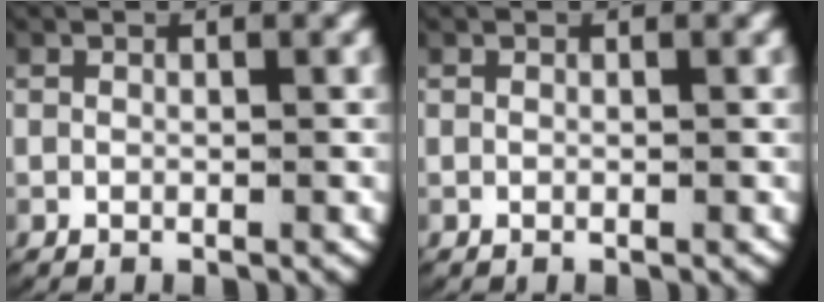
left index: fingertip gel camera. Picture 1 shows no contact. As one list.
[{"total": 0.0}]